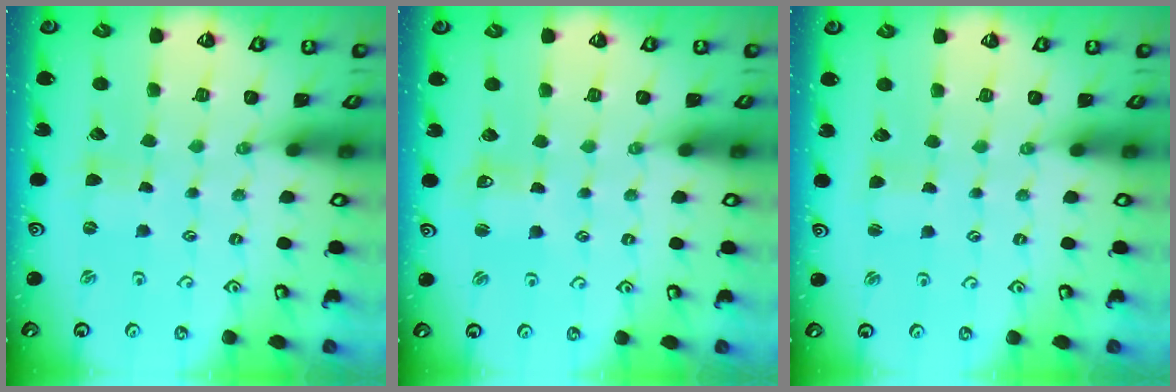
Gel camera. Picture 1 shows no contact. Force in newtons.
{"total": 3.2, "press": 3.2, "slide": 0.4}
{"total": 1.1, "press": 1.1, "slide": 0.1}